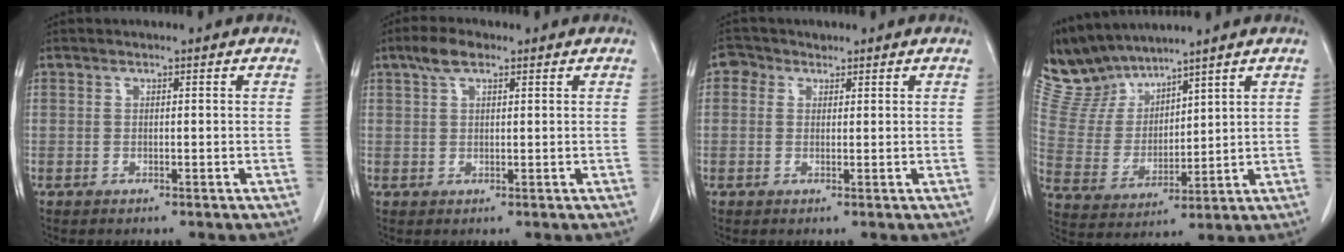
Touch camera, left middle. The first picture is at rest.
{"total": 3.5, "force": [2.2, 1.4, 2.4], "torque": [-0.052, 0.012, 0.042]}
{"total": 2.3, "force": [1.1, 2.0, 0.6], "torque": [-0.009, 0.011, 0.014]}
{"total": 8.6, "force": [8.4, 1.7, 0.4], "torque": [-0.032, 0.009, 0.192]}